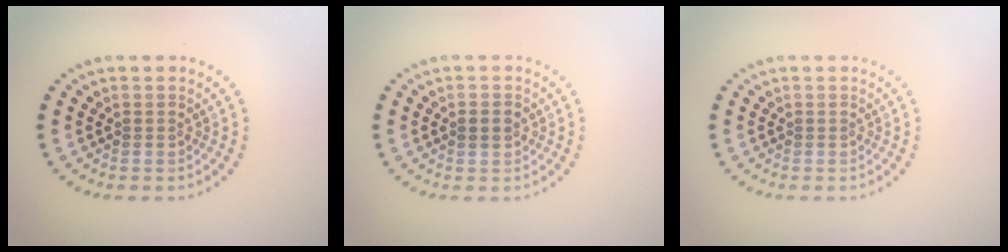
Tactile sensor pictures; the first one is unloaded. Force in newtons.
{"total": 1.8, "press": 1.8, "slide": 0.2}
{"total": 0.0}